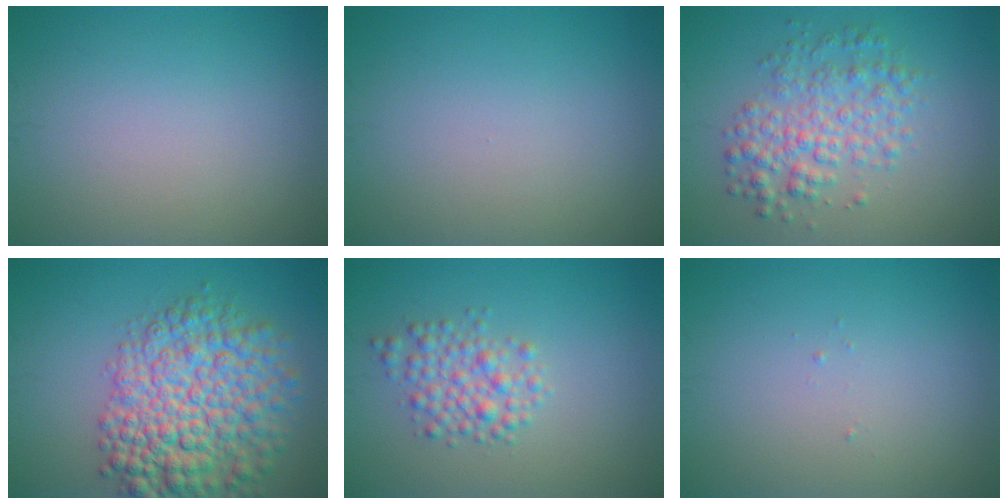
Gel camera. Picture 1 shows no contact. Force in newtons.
{"total": 0.0}
{"total": 4.4, "press": 4.4, "slide": 0.0}
{"total": 9.7, "press": 9.7, "slide": 0.3}
{"total": 3.0, "press": 3.0, "slide": 0.1}
{"total": 0.0}